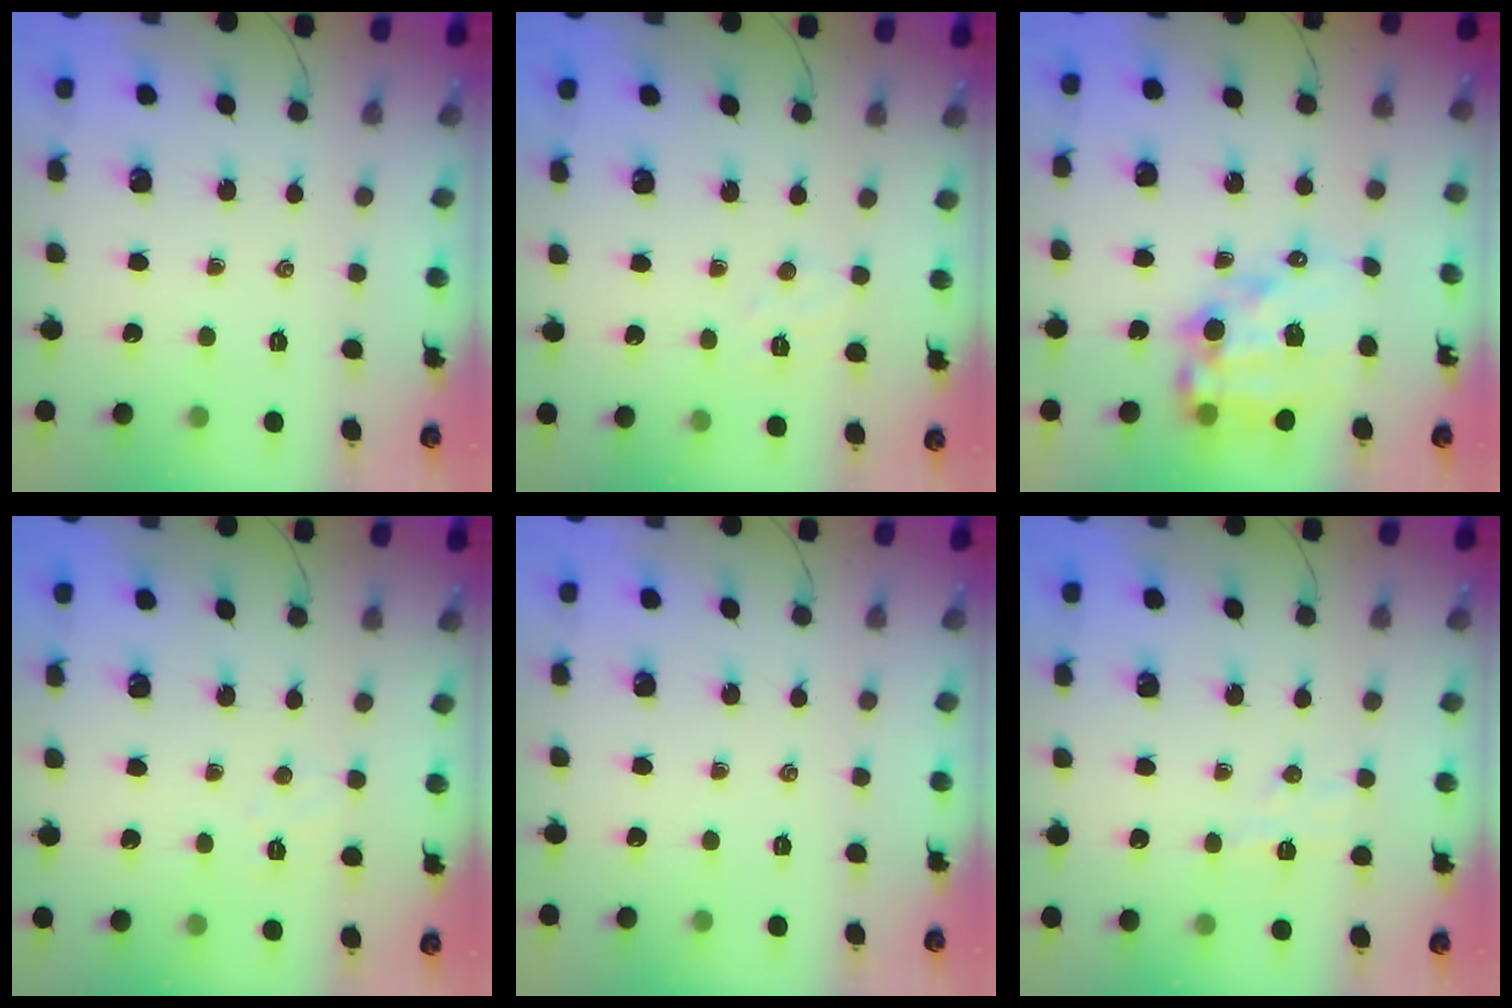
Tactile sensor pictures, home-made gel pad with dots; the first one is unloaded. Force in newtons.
{"total": 4.8, "press": 4.6, "slide": 1.1}
{"total": 13.2, "press": 12.8, "slide": 3.2}
{"total": 4.0, "press": 3.9, "slide": 0.8}
{"total": 0.0}
{"total": 5.9, "press": 5.8, "slide": 1.2}